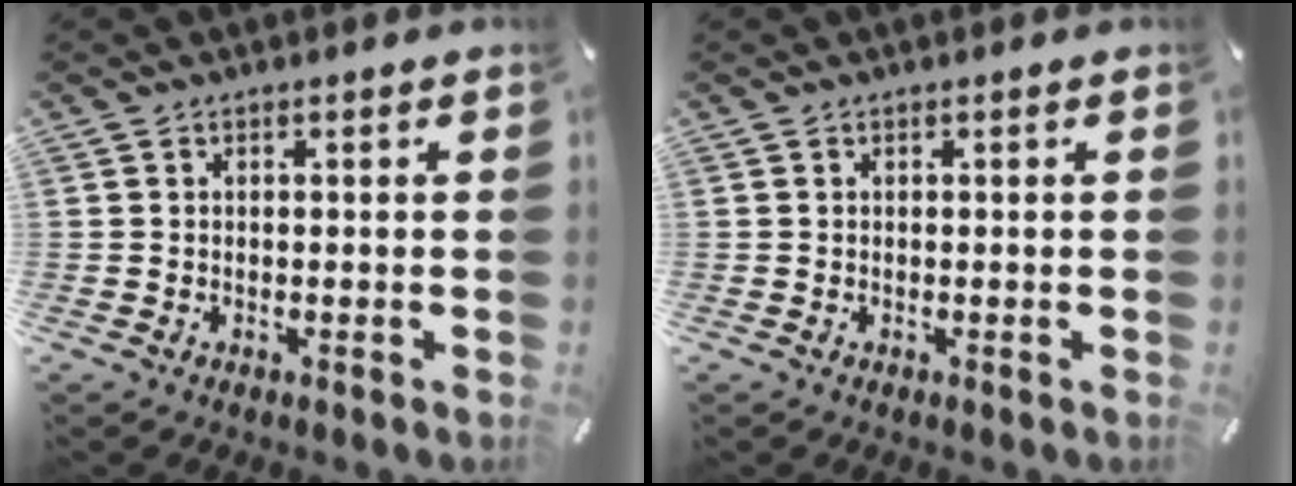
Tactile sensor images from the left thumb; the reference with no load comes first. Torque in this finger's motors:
{"motor_torque": [0.00, 0.00, -0.01, -0.01, 0.00]}